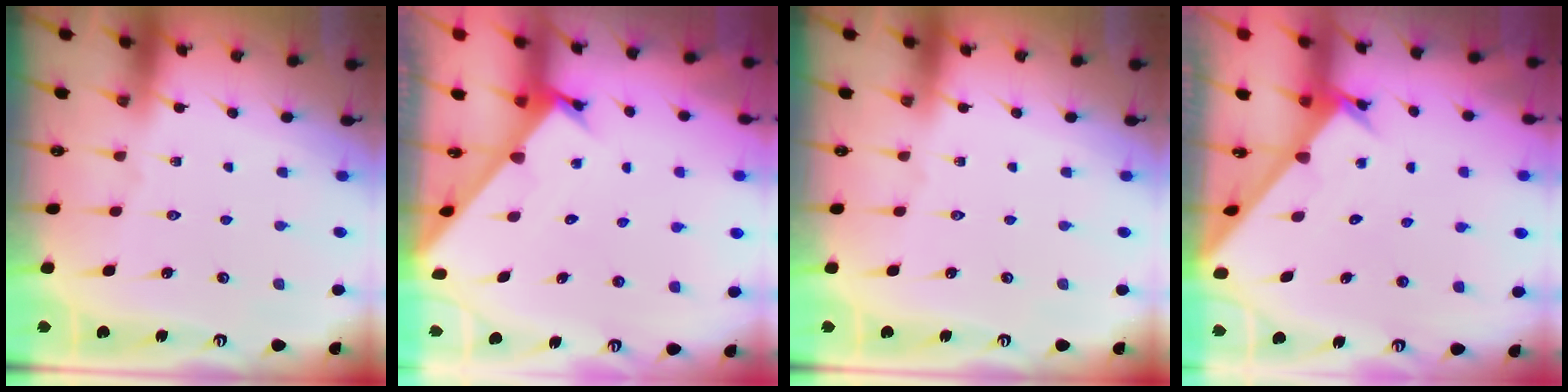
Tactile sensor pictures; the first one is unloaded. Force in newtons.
{"total": 2.2, "press": 2.2, "slide": 0.1}
{"total": 0.0}
{"total": 2.5, "press": 2.5, "slide": 0.2}